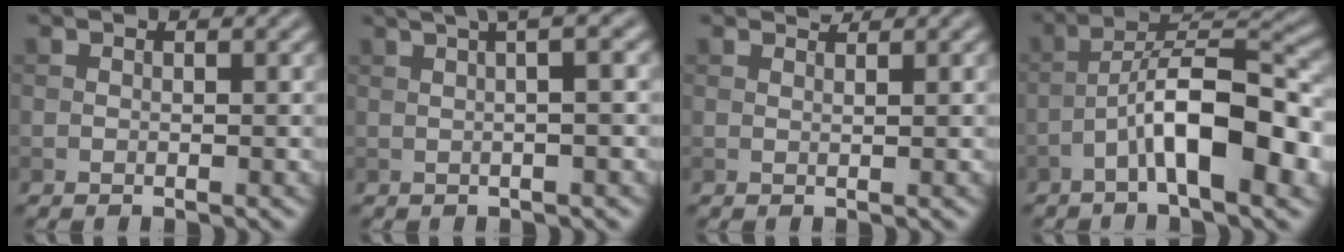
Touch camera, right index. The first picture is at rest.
{"total": 7.2, "force": [2.7, 2.7, 6.1], "torque": [-0.048, 0.037, 0.010]}
{"total": 1.1, "force": [1.0, 0.1, 0.4], "torque": [-0.008, -0.004, 0.013]}
{"total": 8.9, "force": [-3.5, 2.4, 7.8], "torque": [-0.127, 0.025, -0.060]}